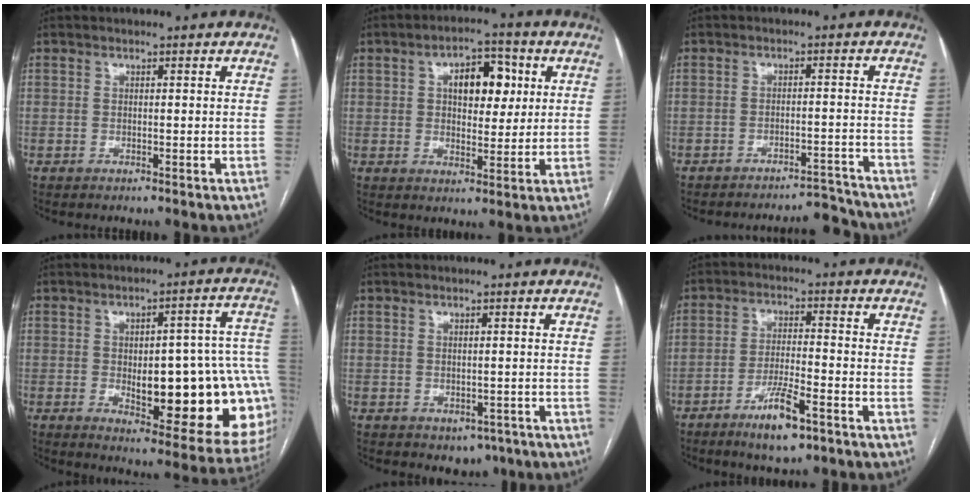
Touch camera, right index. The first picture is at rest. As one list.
[{"total": 8.2, "force": [2.2, 4.0, 6.7], "torque": [-0.099, 0.019, 0.034]}, {"total": 7.7, "force": [-7.7, -0.1, -0.2], "torque": [0.011, 0.012, -0.107]}, {"total": 22.9, "force": [-3.3, 7.0, 21.6], "torque": [-0.182, 0.028, -0.016]}, {"total": 3.3, "force": [-1.6, 2.5, 1.5], "torque": [-0.006, 0.002, -0.009]}, {"total": 7.6, "force": [-4.6, 1.3, 5.9], "torque": [-0.112, -0.009, -0.078]}]